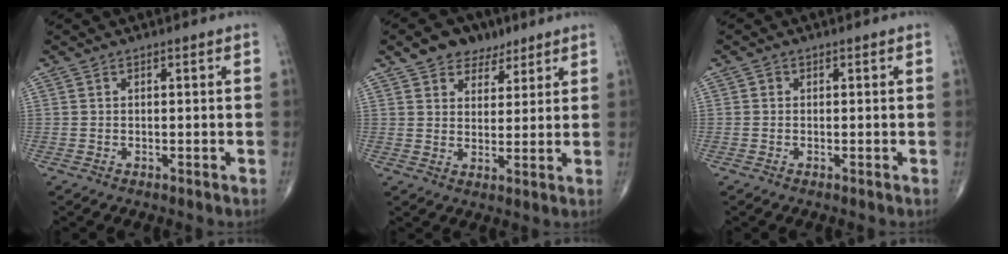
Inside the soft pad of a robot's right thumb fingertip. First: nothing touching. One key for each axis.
{"total": 7.7, "fx": 5.0, "fy": 5.0, "fz": 3.1, "tx": -0.012, "ty": -0.019, "tz": 0.079}
{"total": 0.7, "fx": 0.1, "fy": 0.6, "fz": 0.2, "tx": 0.002, "ty": 0.002, "tz": 0.001}